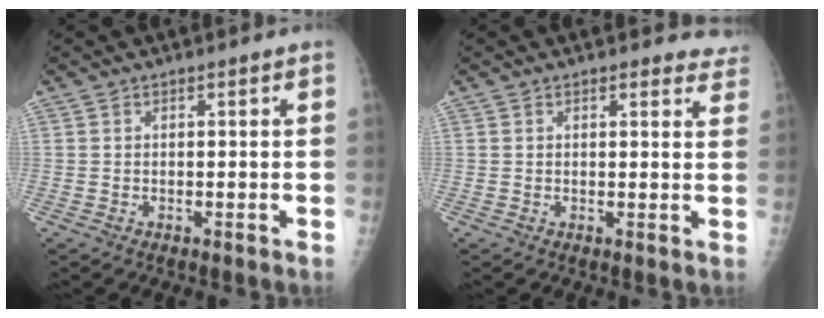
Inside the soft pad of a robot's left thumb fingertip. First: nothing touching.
{"total": 4.9, "force": [4.5, 1.8, 1.1], "torque": [0.021, -0.021, 0.032]}